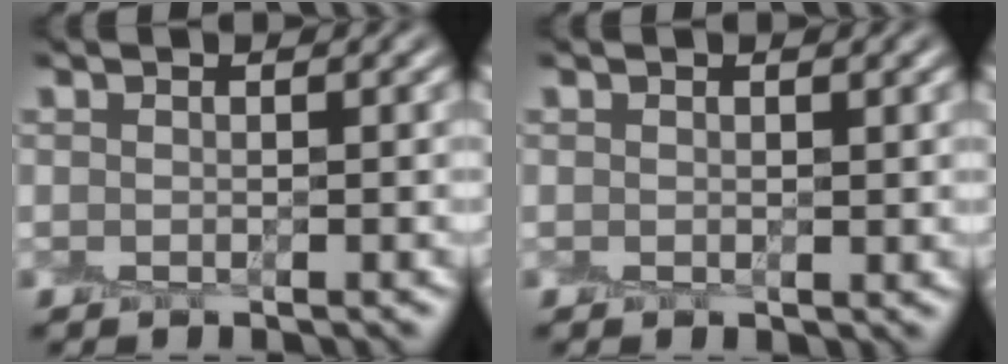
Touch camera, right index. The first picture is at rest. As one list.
[{"total": 0.5, "force": [0.3, 0.3, 0.2], "torque": [-0.003, -0.001, 0.004]}]